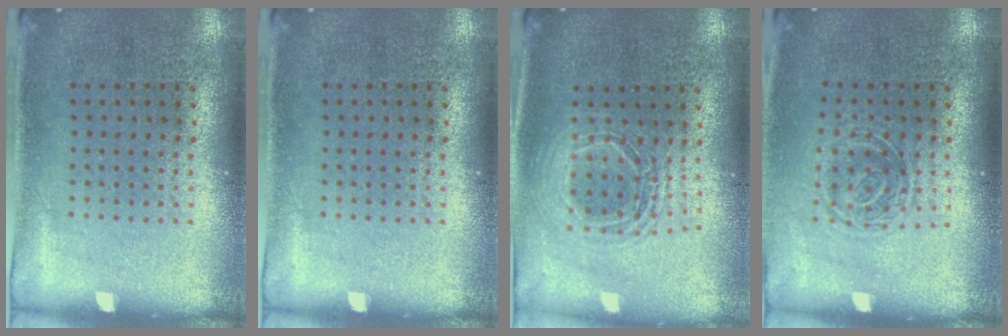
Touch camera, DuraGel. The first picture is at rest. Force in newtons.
{"total": 0.0}
{"total": 1.6, "press": 1.3, "slide": 0.8}
{"total": 1.3, "press": 1.0, "slide": 0.8}